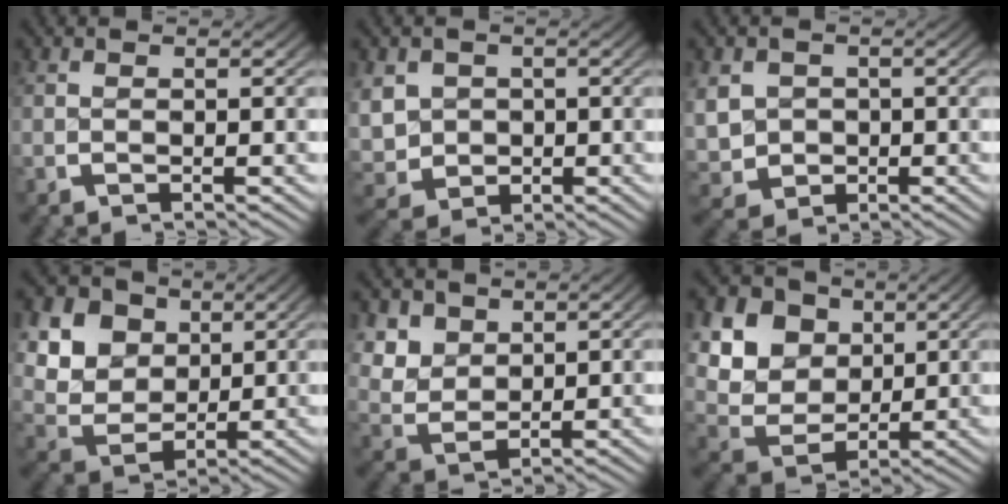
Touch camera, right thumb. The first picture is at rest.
{"total": 7.1, "force": [-0.4, 6.1, 3.6], "torque": [-0.099, -0.038, 0.011]}
{"total": 6.4, "force": [-0.5, 5.5, 3.2], "torque": [-0.084, -0.031, 0.008]}
{"total": 12.5, "force": [1.2, 10.3, 7.1], "torque": [-0.166, -0.028, 0.017]}
{"total": 6.6, "force": [1.1, 5.3, 3.8], "torque": [-0.100, -0.027, 0.033]}
{"total": 13.8, "force": [1.2, 11.4, 7.8], "torque": [-0.179, -0.028, 0.014]}